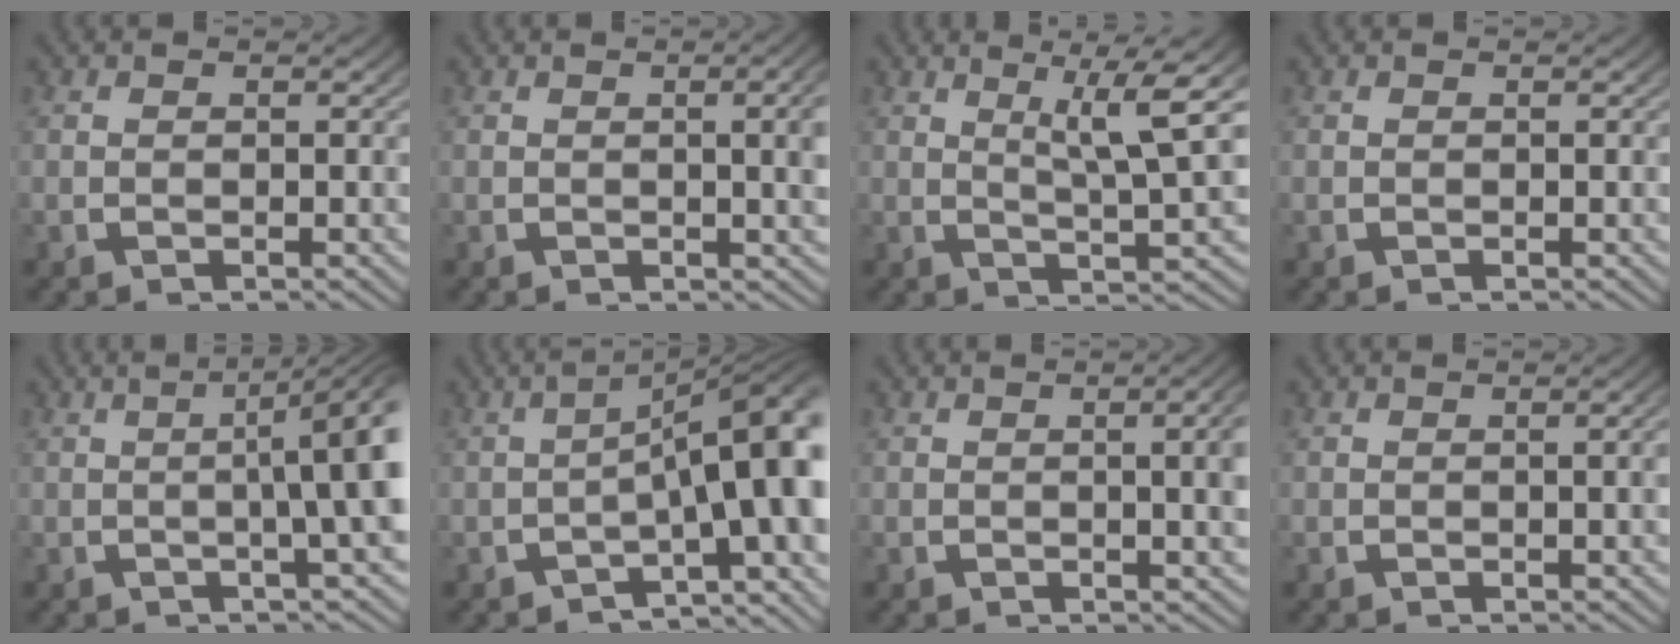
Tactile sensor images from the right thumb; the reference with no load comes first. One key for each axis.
{"total": 3.4, "fx": 0.3, "fy": 0.9, "fz": 3.3, "tx": -0.032, "ty": 0.003, "tz": 0.003}
{"total": 5.9, "fx": 1.9, "fy": 1.7, "fz": 5.3, "tx": -0.067, "ty": 0.002, "tz": 0.028}
{"total": 0.0}
{"total": 7.8, "fx": 0.7, "fy": 2.4, "fz": 7.3, "tx": -0.091, "ty": 0.010, "tz": 0.008}
{"total": 11.1, "fx": -1.8, "fy": 5.3, "fz": 9.6, "tx": -0.123, "ty": -0.009, "tz": -0.023}
{"total": 4.1, "fx": 0.4, "fy": 1.3, "fz": 3.8, "tx": -0.036, "ty": 0.007, "tz": 0.002}
{"total": 1.1, "fx": -0.2, "fy": 0.1, "fz": 1.1, "tx": -0.014, "ty": 0.004, "tz": -0.001}